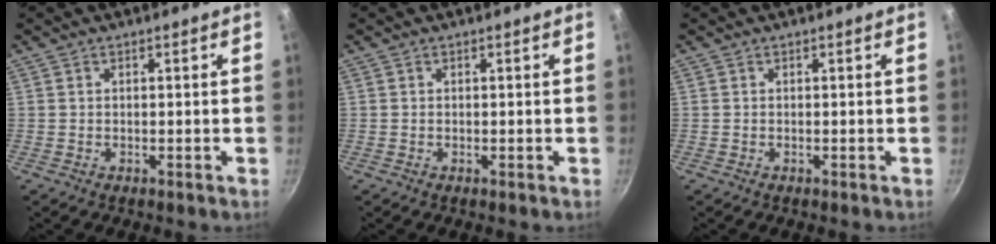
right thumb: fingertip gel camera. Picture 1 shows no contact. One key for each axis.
{"total": 0.0}
{"total": 0.0}